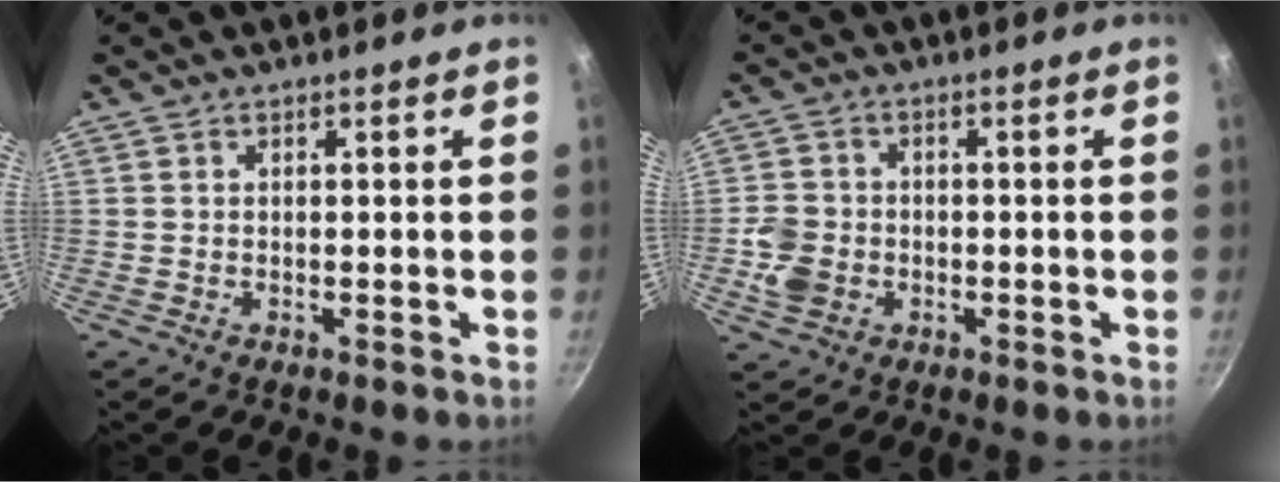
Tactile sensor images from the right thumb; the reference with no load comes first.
{"total": 6.0, "force": [-1.6, 5.0, 3.0], "torque": [-0.050, 0.010, -0.029]}